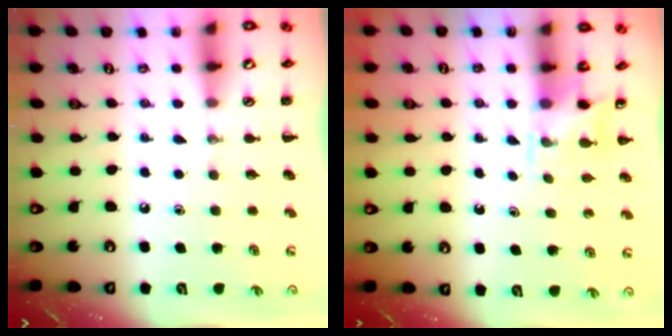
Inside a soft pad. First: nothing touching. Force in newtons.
{"total": 5.1, "press": 4.9, "slide": 1.5}